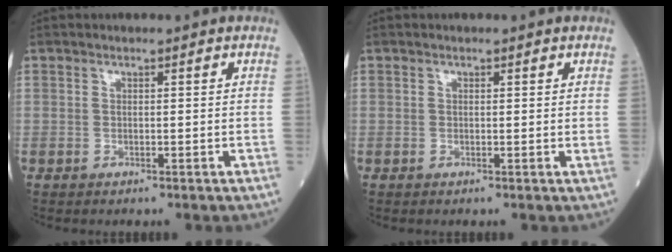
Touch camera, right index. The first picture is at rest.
{"total": 0.0}